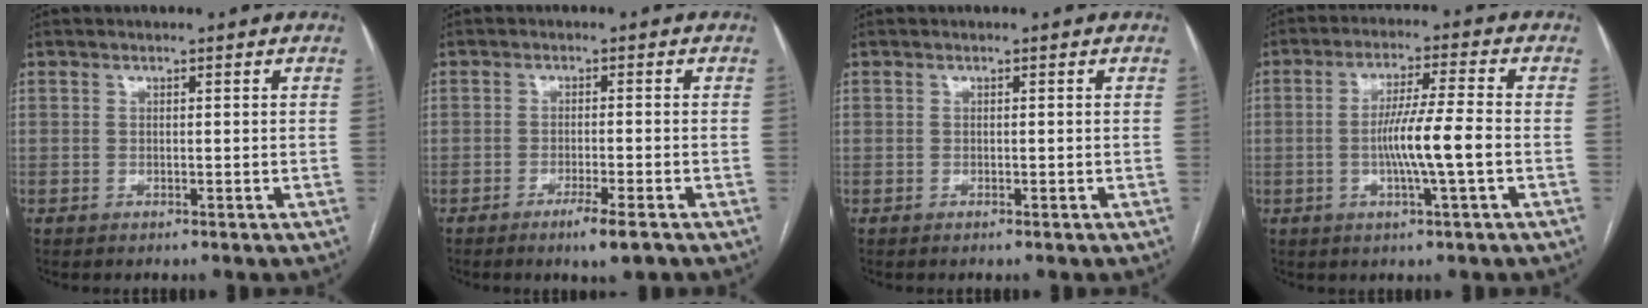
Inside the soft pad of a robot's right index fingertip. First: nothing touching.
{"total": 4.0, "force": [-2.5, -0.1, 3.0], "torque": [-0.050, -0.009, -0.042]}
{"total": 0.0}
{"total": 8.0, "force": [-1.6, -0.5, 7.8], "torque": [-0.144, -0.001, -0.029]}